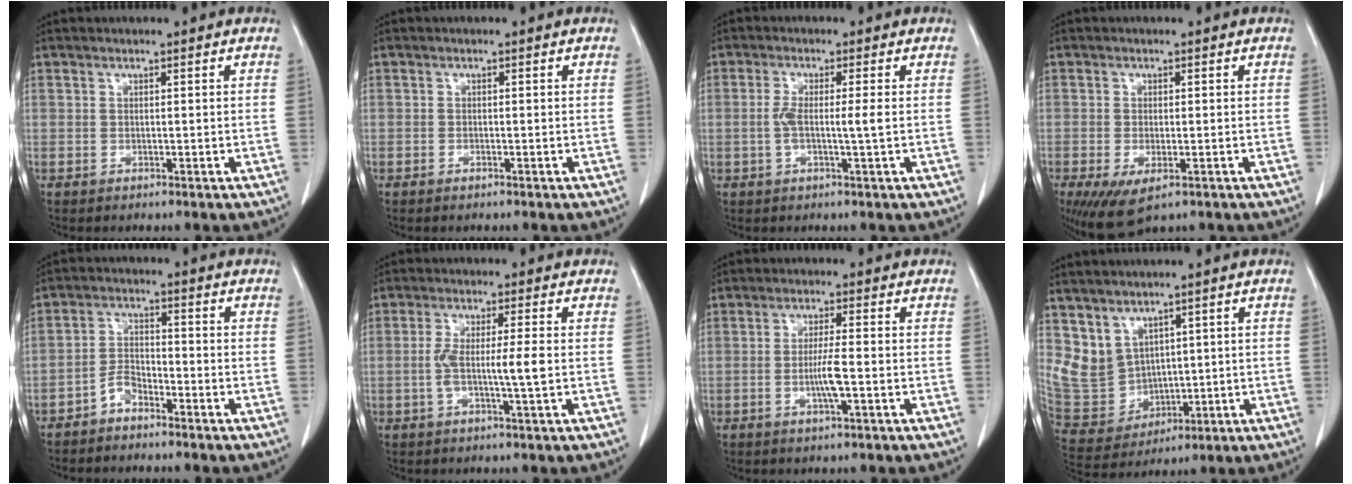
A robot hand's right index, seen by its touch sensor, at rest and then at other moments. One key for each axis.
{"total": 0.5, "fx": -0.4, "fy": 0.1, "fz": 0.3, "tx": -0.011, "ty": -0.001, "tz": -0.006}
{"total": 3.6, "fx": -0.2, "fy": -0.2, "fz": 3.6, "tx": -0.069, "ty": 0.003, "tz": -0.002}
{"total": 6.4, "fx": -3.4, "fy": 2.4, "fz": 4.8, "tx": -0.082, "ty": -0.018, "tz": -0.050}
{"total": 3.5, "fx": -2.8, "fy": 1.4, "fz": 1.6, "tx": -0.032, "ty": 0.007, "tz": -0.052}
{"total": 5.5, "fx": -0.6, "fy": -0.1, "fz": 5.5, "tx": -0.104, "ty": 0.002, "tz": -0.010}
{"total": 4.2, "fx": -0.9, "fy": 0.0, "fz": 4.1, "tx": -0.078, "ty": -0.005, "tz": -0.017}
{"total": 8.7, "fx": 4.1, "fy": 7.1, "fz": 3.0, "tx": -0.076, "ty": 0.010, "tz": 0.109}